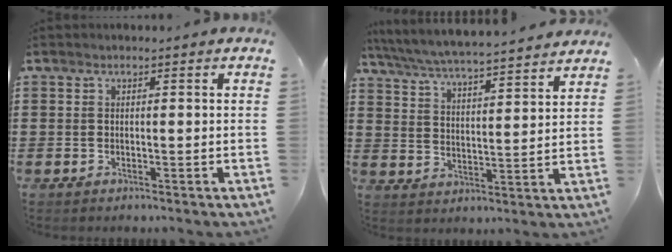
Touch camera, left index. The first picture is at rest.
{"total": 5.3, "force": [5.1, -0.2, 1.4], "torque": [-0.052, -0.036, 0.084]}